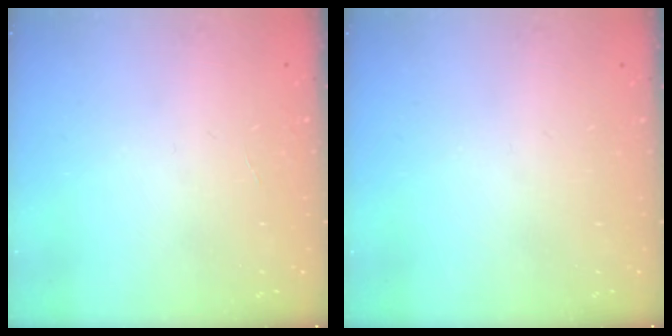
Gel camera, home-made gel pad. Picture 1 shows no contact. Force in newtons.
{"total": 0.0}